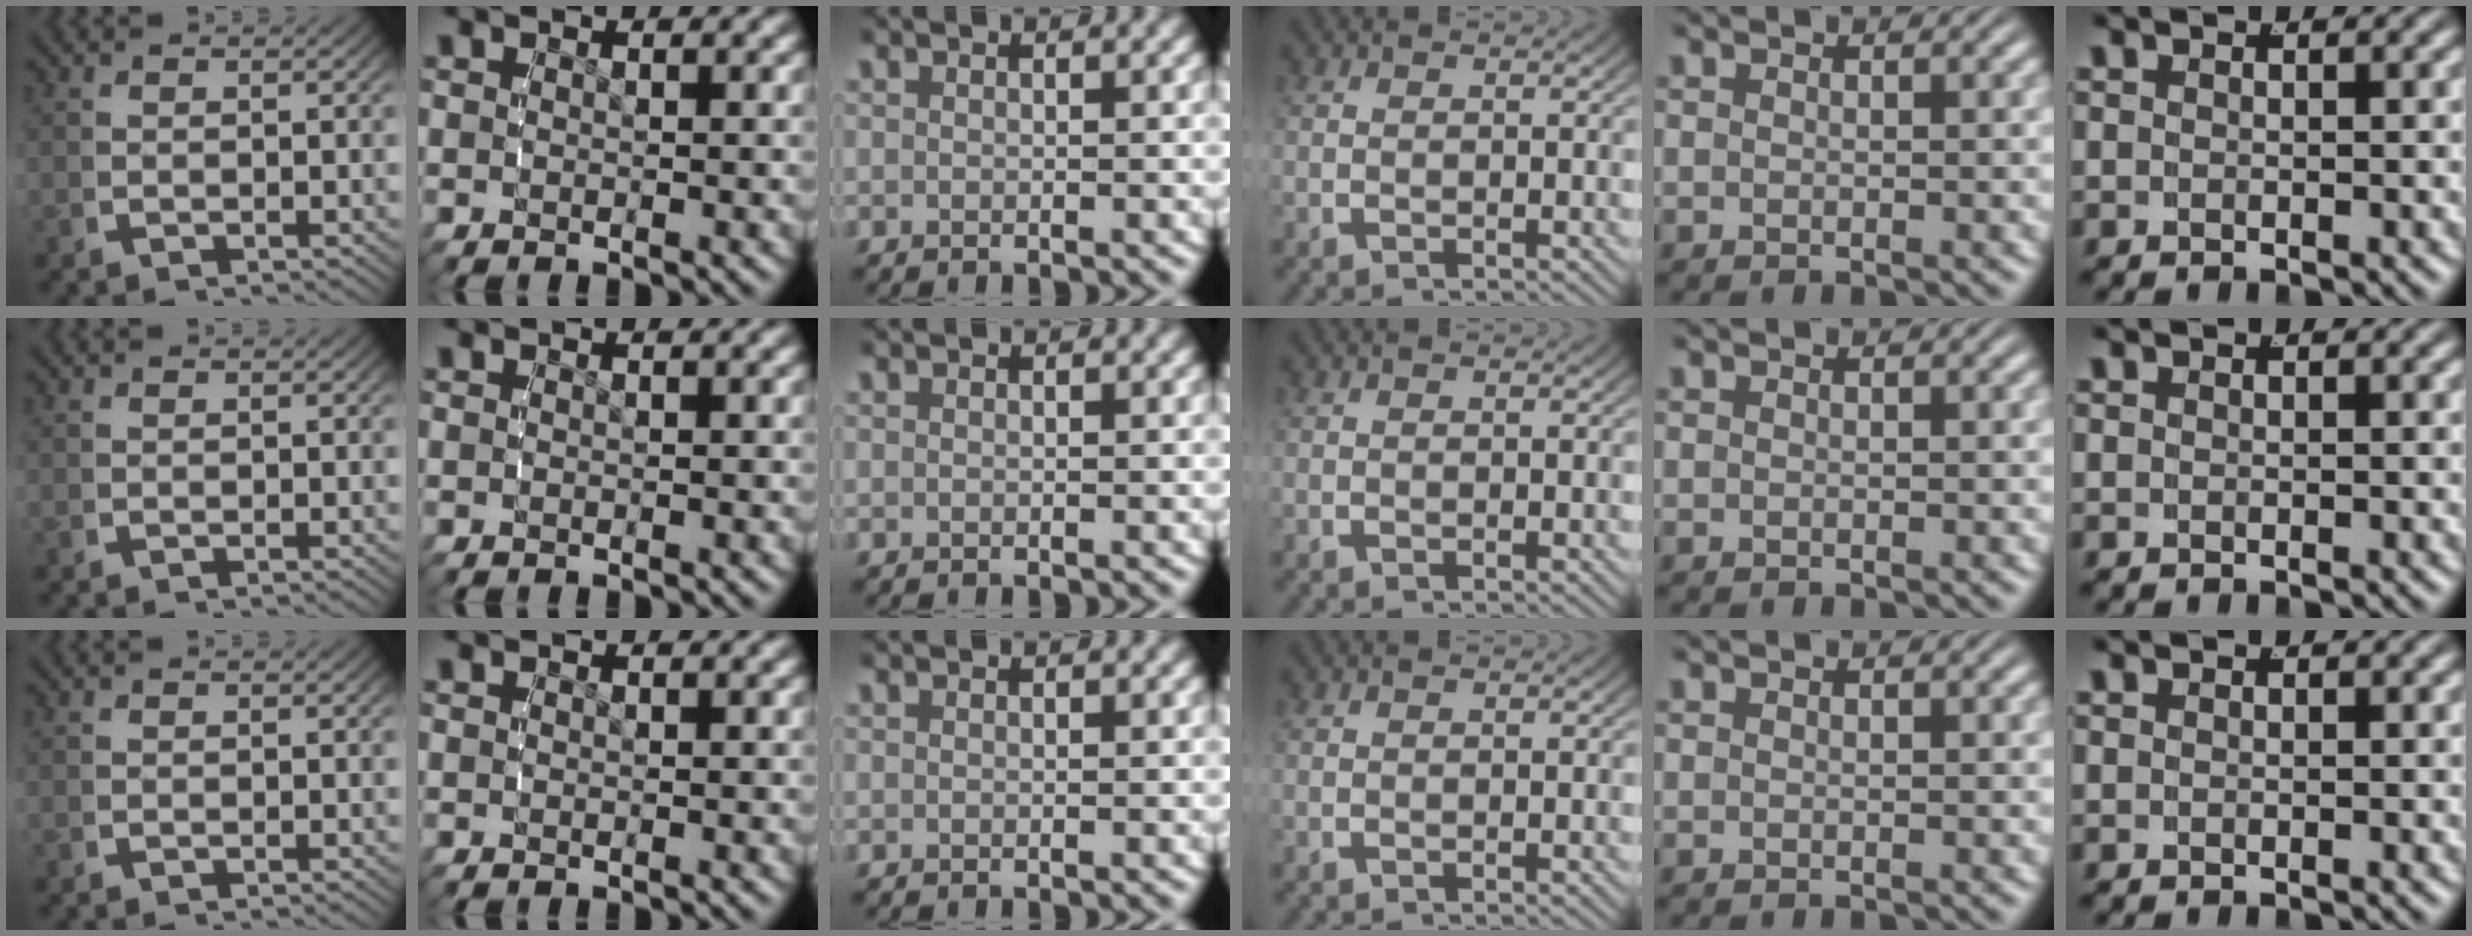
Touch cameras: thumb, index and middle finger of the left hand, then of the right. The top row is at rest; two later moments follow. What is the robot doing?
{"motion": "reach", "object": "jar lid"}